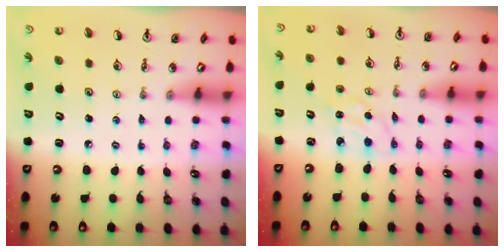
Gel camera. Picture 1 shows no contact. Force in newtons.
{"total": 1.7, "press": 1.7, "slide": 0.3}